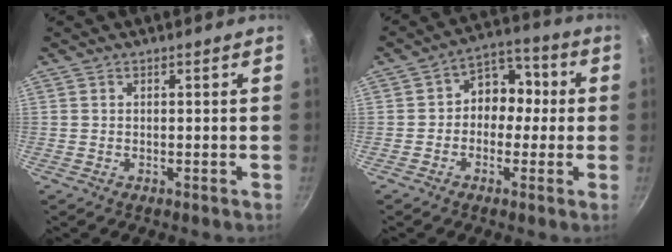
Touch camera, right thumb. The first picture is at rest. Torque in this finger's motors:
{"motor_torque": [-0.15, 0.36, 0.04, 0.15, 0.08]}